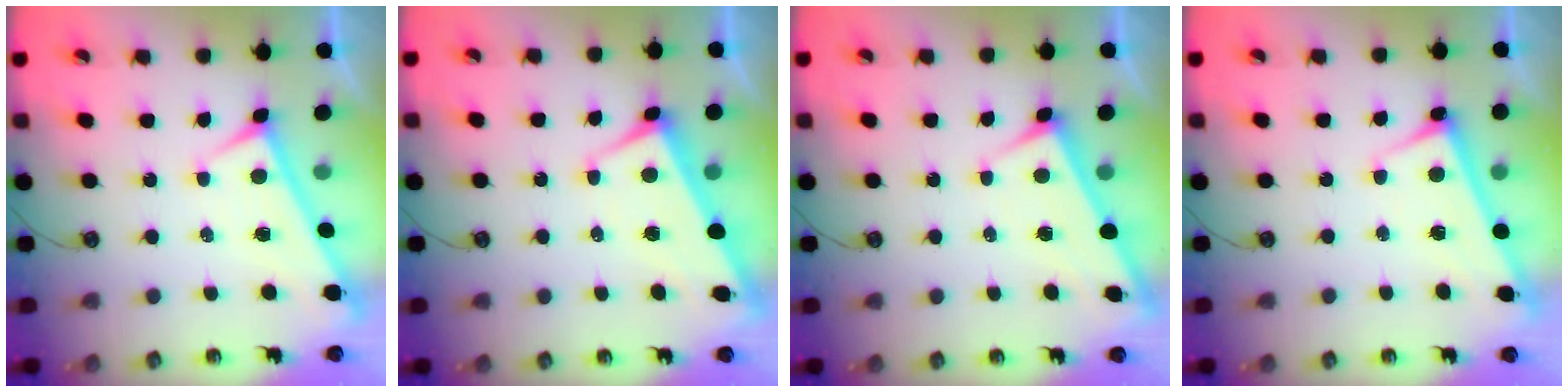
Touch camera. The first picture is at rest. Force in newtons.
{"total": 2.5, "press": 2.3, "slide": 0.9}
{"total": 2.5, "press": 2.5, "slide": 0.3}
{"total": 2.8, "press": 2.8, "slide": 0.4}